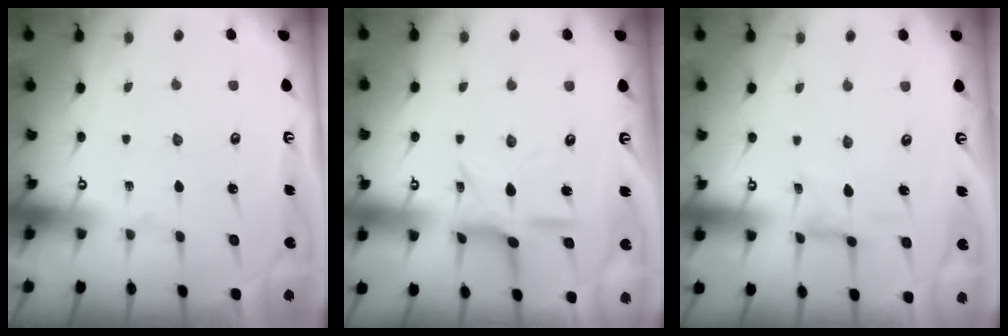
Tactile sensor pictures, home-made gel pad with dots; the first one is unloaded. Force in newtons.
{"total": 9.8, "press": 9.7, "slide": 0.8}
{"total": 2.8, "press": 2.8, "slide": 0.4}